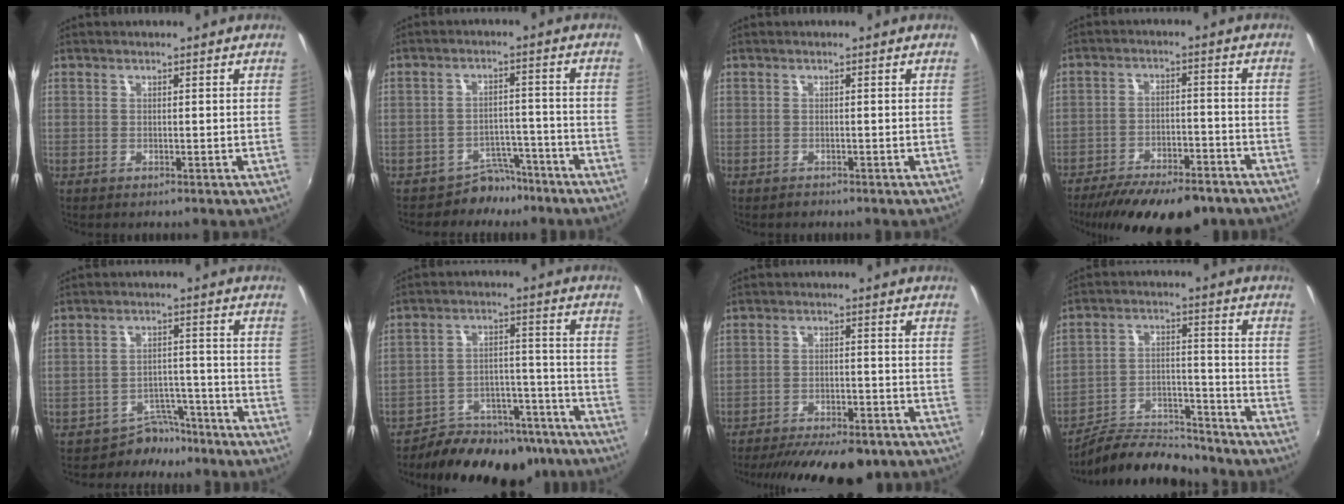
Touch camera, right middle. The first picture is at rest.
{"total": 5.8, "force": [-4.7, 3.3, 0.3], "torque": [-0.004, 0.023, -0.071]}
{"total": 0.7, "force": [-0.6, 0.3, -0.1], "torque": [0.000, 0.000, -0.011]}
{"total": 18.5, "force": [-14.5, 6.0, 9.8], "torque": [-0.187, -0.031, -0.211]}
{"total": 6.0, "force": [-5.1, 3.1, 0.1], "torque": [-0.002, 0.021, -0.078]}
{"total": 18.5, "force": [-15.7, 7.8, 6.2], "torque": [-0.111, 0.030, -0.205]}
{"total": 17.3, "force": [-13.6, 5.5, 9.2], "torque": [-0.182, -0.038, -0.191]}
{"total": 13.7, "force": [-12.5, 3.8, 3.9], "torque": [-0.087, 0.015, -0.201]}